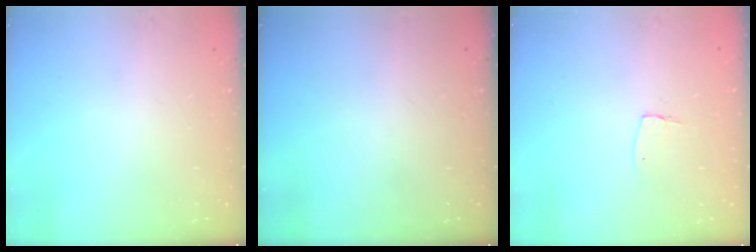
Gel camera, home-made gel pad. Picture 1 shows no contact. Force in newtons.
{"total": 0.0}
{"total": 4.4, "press": 4.4, "slide": 0.3}